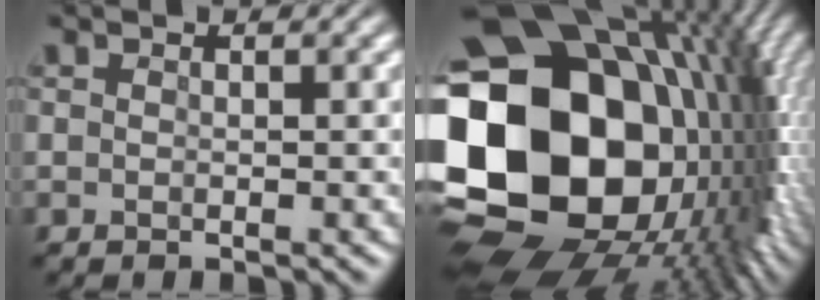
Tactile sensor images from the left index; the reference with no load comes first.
{"total": 22.1, "force": [1.0, 16.4, 14.7], "torque": [-0.304, -0.032, 0.053]}